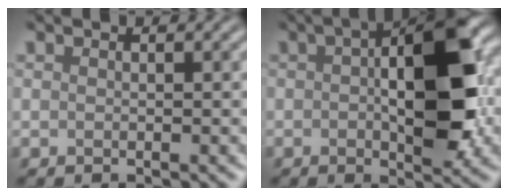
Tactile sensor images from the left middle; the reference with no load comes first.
{"total": 9.3, "force": [0.0, 3.2, 8.7], "torque": [-0.131, 0.012, 0.012]}